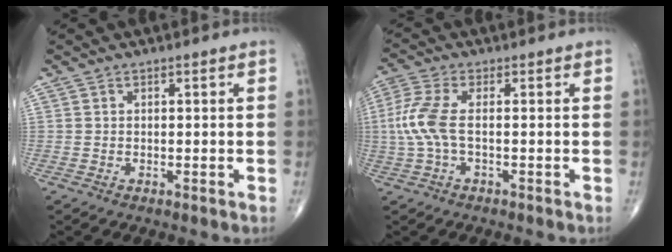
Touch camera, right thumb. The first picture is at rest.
{"total": 7.0, "force": [-0.4, 2.7, 6.4], "torque": [-0.181, 0.012, -0.013]}